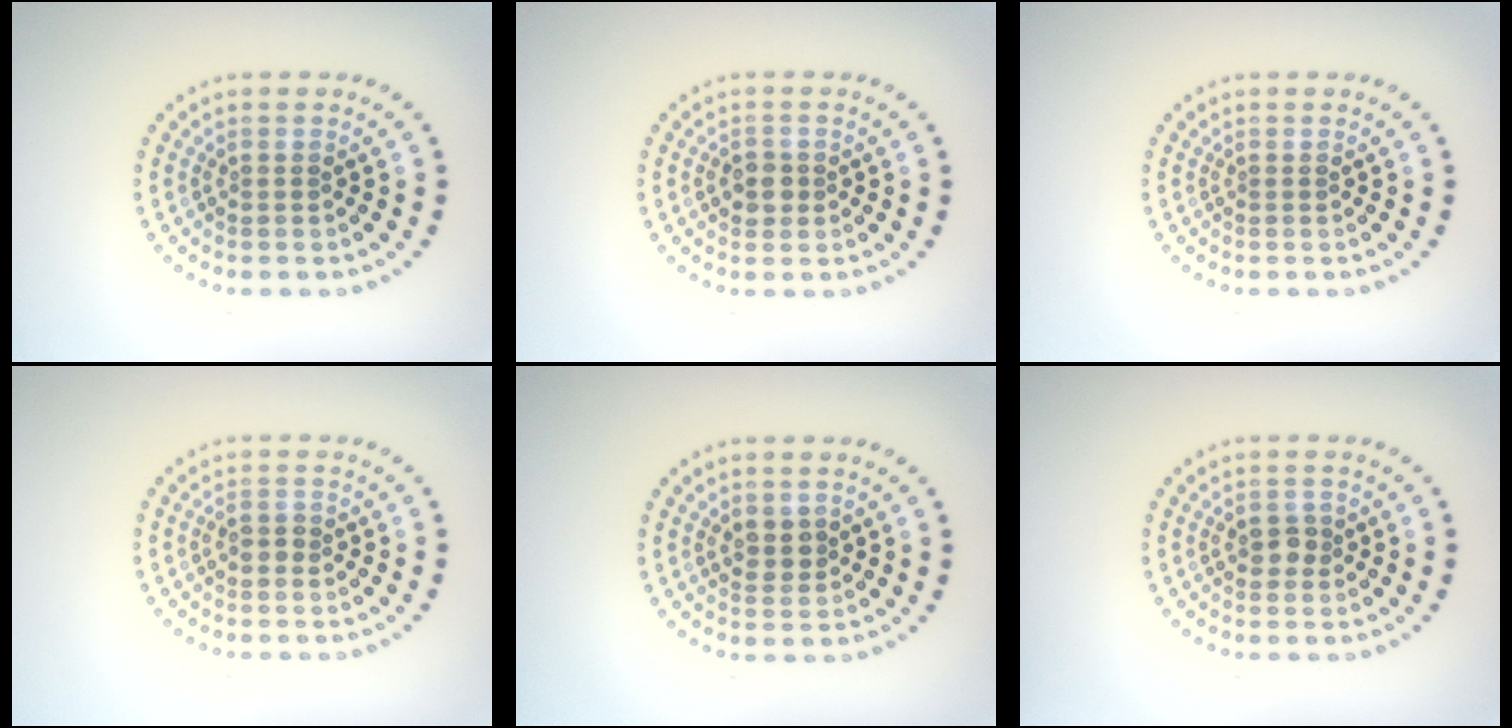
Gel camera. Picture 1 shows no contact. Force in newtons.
{"total": 1.8, "press": 1.7, "slide": 0.6}
{"total": 0.0}
{"total": 1.2, "press": 1.1, "slide": 0.4}
{"total": 1.9, "press": 1.8, "slide": 0.6}
{"total": 1.7, "press": 1.6, "slide": 0.4}